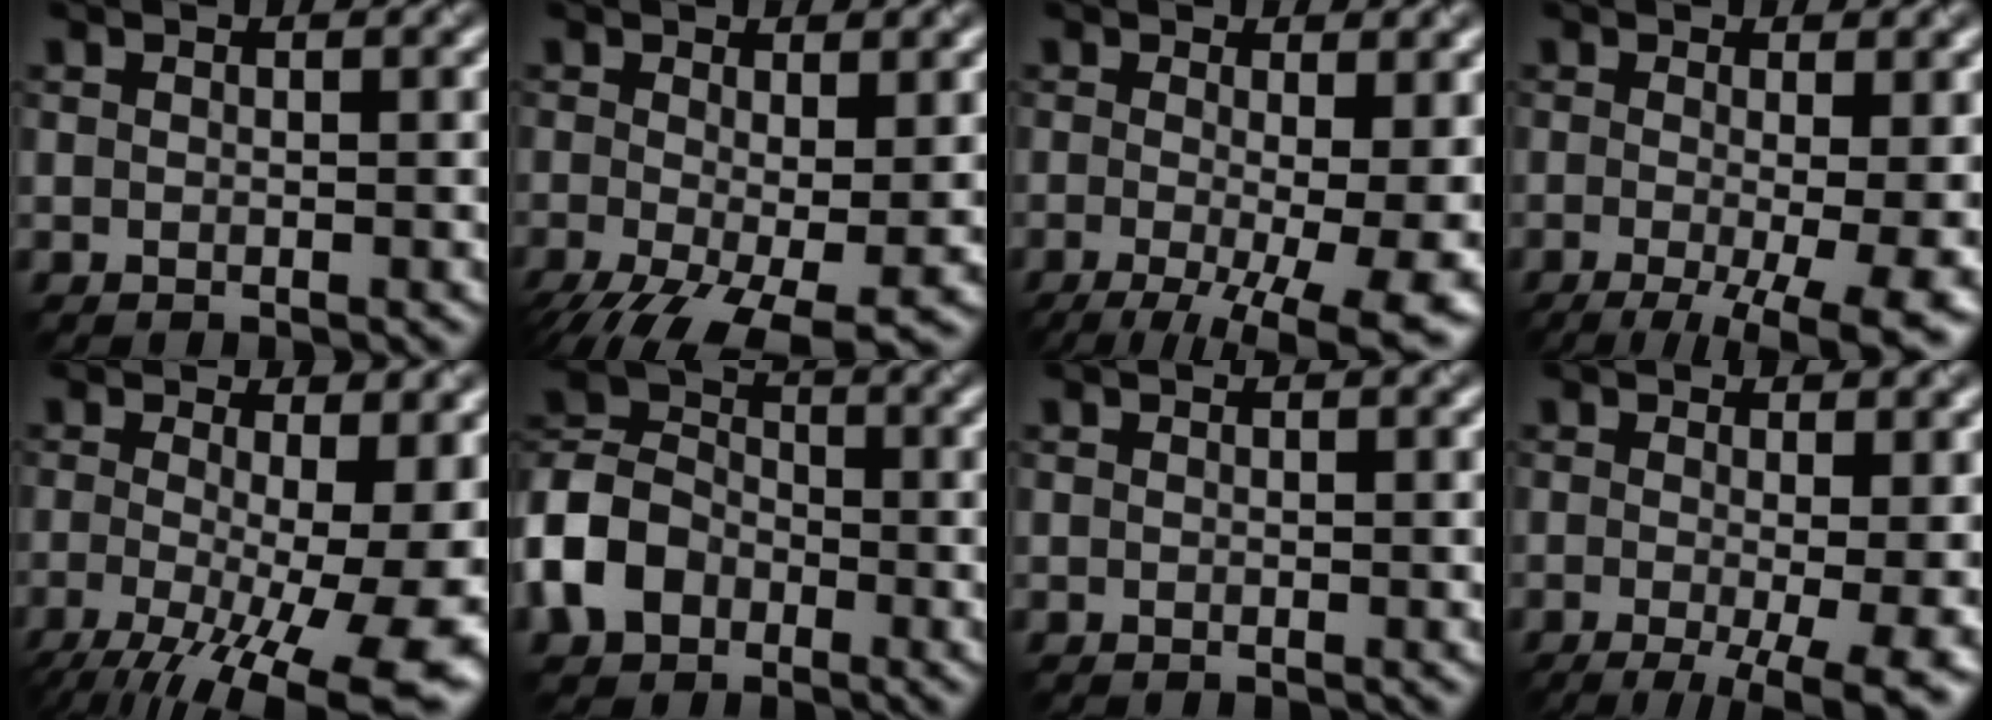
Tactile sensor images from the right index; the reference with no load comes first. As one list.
[{"total": 8.8, "force": [-3.6, 3.5, 7.3], "torque": [-0.145, -0.034, -0.053]}, {"total": 11.3, "force": [-2.4, 4.0, 10.2], "torque": [-0.143, -0.022, -0.020]}, {"total": 9.7, "force": [-2.6, 3.2, 8.8], "torque": [-0.110, -0.018, -0.026]}, {"total": 16.5, "force": [-4.1, 6.0, 14.8], "torque": [-0.209, -0.031, -0.047]}, {"total": 6.8, "force": [-2.9, 5.2, 3.3], "torque": [-0.072, 0.009, -0.081]}, {"total": 0.0}, {"total": 7.4, "force": [-1.9, 1.9, 6.8], "torque": [-0.082, -0.014, -0.020]}]